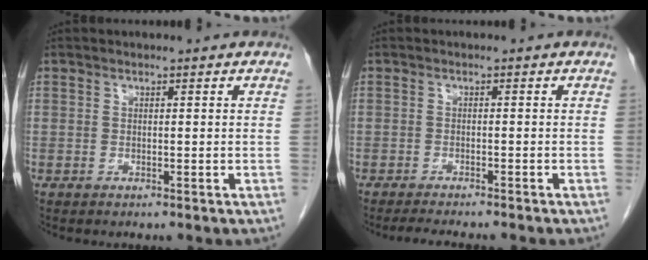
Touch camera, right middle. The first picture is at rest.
{"total": 5.1, "force": [-4.5, 0.1, 2.3], "torque": [-0.027, -0.012, -0.065]}